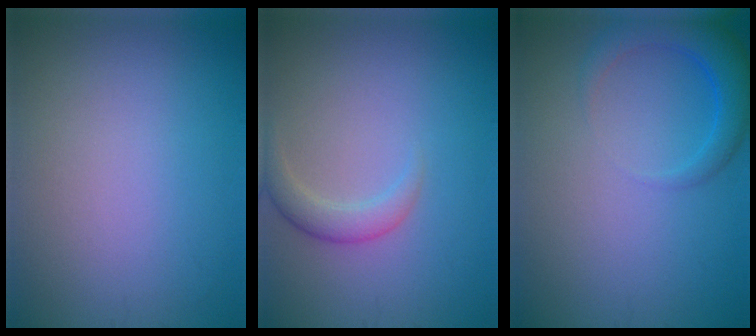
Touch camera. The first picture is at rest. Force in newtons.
{"total": 2.0, "press": 2.0, "slide": 0.1}
{"total": 3.6, "press": 3.6, "slide": 0.4}